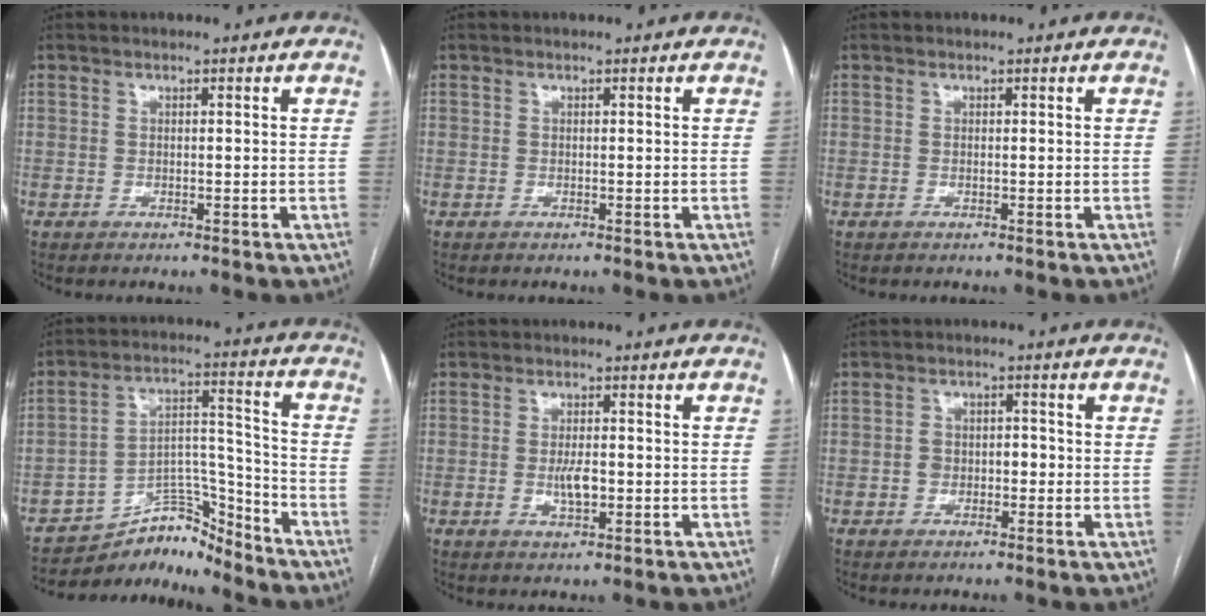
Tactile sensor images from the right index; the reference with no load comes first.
{"total": 0.0}
{"total": 0.0}
{"total": 9.0, "force": [-8.7, 2.2, 0.8], "torque": [-0.002, 0.056, -0.152]}
{"total": 3.4, "force": [-0.6, 1.1, 3.1], "torque": [-0.062, -0.001, -0.009]}
{"total": 3.1, "force": [-0.7, 2.3, 1.9], "torque": [-0.030, 0.020, -0.012]}